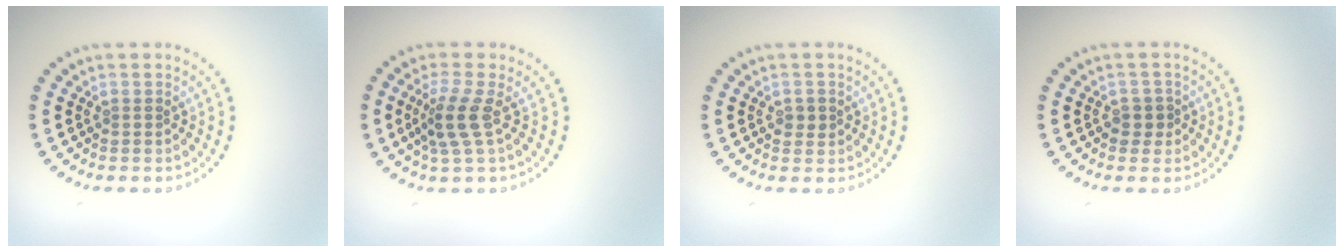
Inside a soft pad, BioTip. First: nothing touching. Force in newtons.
{"total": 2.9, "press": 2.4, "slide": 1.7}
{"total": 1.2, "press": 1.2, "slide": 0.1}
{"total": 1.1, "press": 0.9, "slide": 0.6}